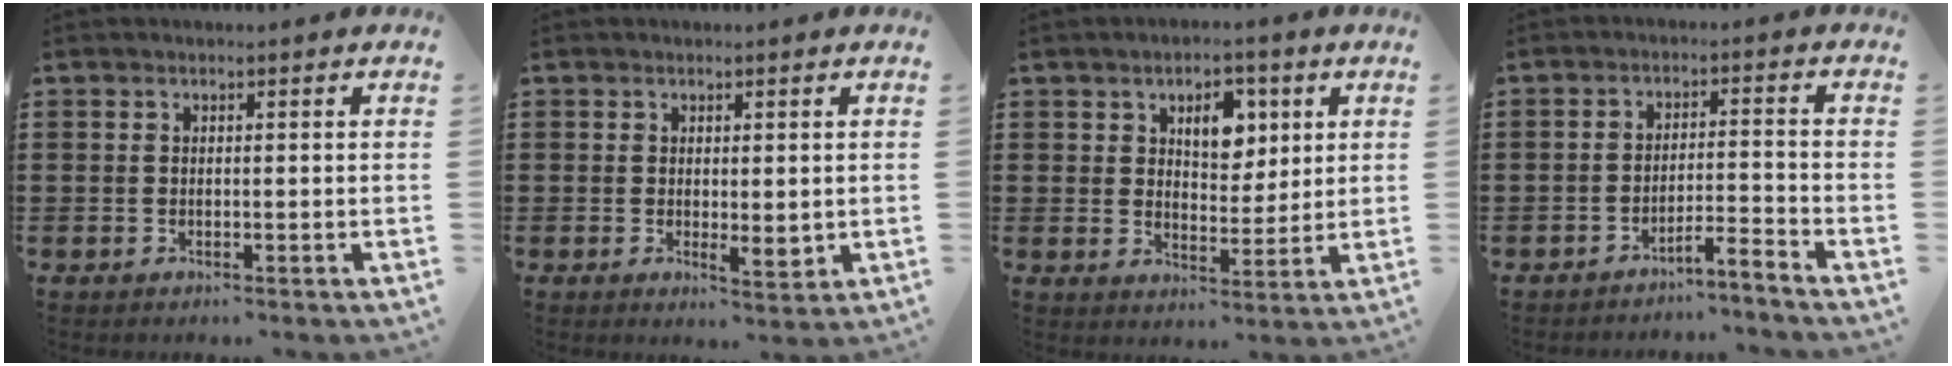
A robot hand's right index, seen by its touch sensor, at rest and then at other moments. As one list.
[{"total": 2.9, "force": [0.0, 1.3, 2.6], "torque": [-0.040, -0.002, -0.001]}, {"total": 6.2, "force": [2.8, 3.8, 4.0], "torque": [-0.067, 0.007, 0.043]}, {"total": 3.7, "force": [-3.5, -0.6, 0.8], "torque": [-0.017, -0.004, -0.073]}]